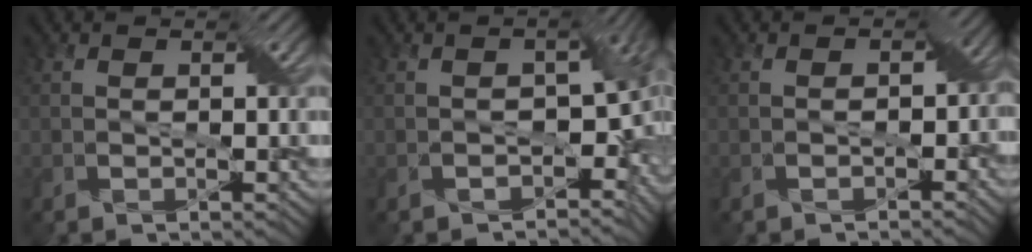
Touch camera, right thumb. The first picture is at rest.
{"total": 7.8, "force": [-2.0, 5.1, 5.6], "torque": [-0.041, -0.029, -0.016]}
{"total": 3.0, "force": [-1.1, 2.2, 1.7], "torque": [-0.013, -0.005, -0.016]}